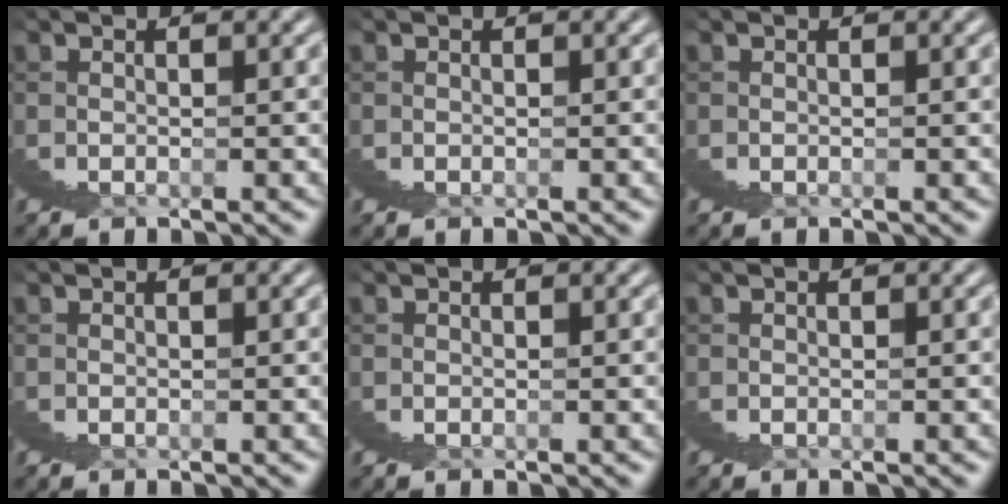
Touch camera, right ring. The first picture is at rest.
{"total": 0.0}
{"total": 0.0}
{"total": 0.0}
{"total": 0.0}
{"total": 0.0}